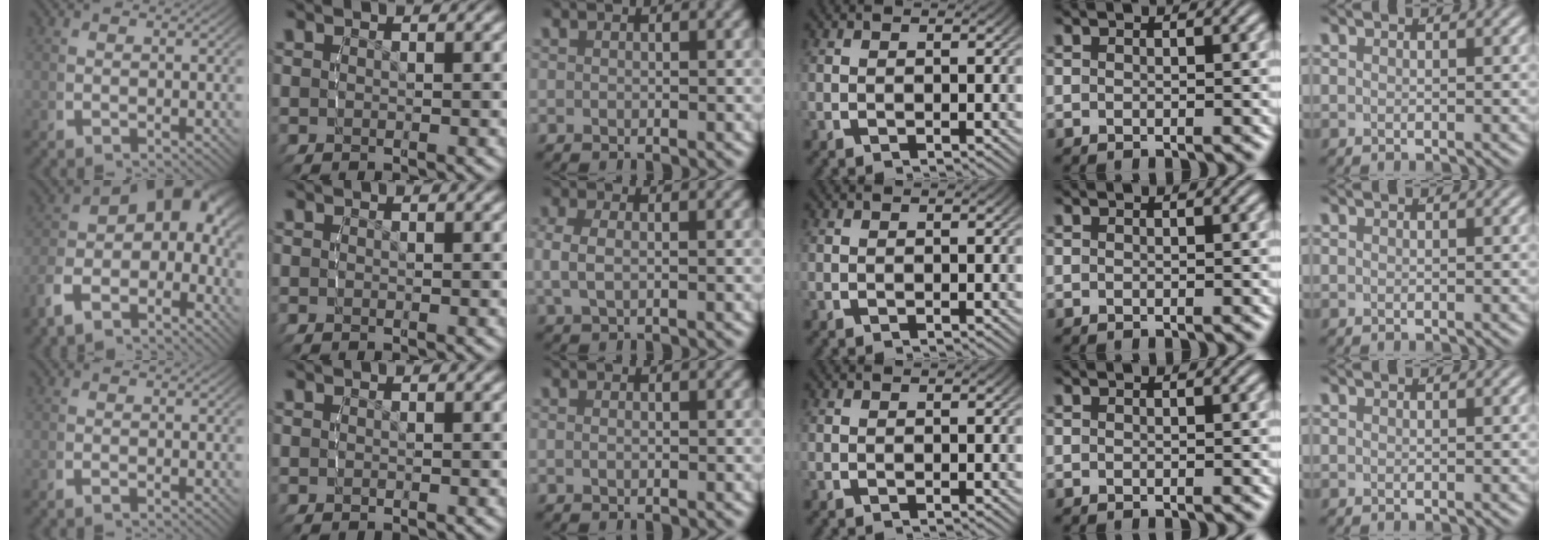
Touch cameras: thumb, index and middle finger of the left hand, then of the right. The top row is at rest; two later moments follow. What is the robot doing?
{"motion": "lift_and_place", "object": "bandage"}